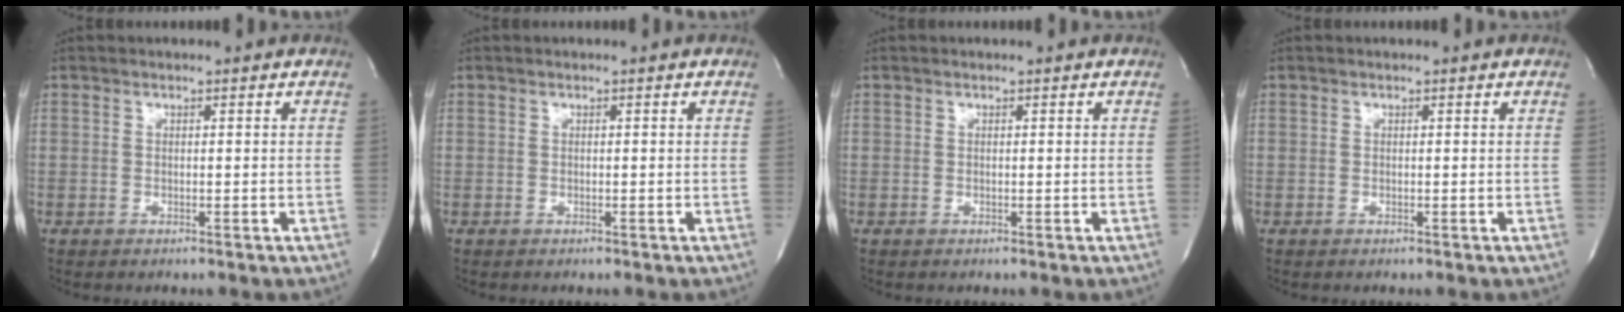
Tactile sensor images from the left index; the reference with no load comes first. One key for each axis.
{"total": 0.0}
{"total": 0.0}
{"total": 0.0}